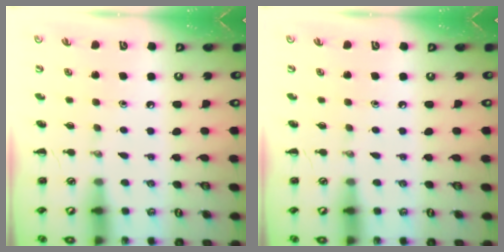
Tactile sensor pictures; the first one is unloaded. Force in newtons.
{"total": 0.0}